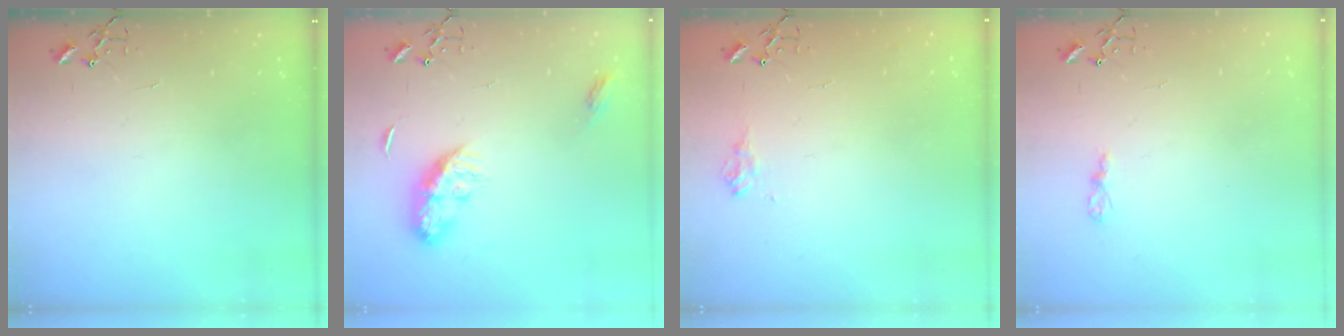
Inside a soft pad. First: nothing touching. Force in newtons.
{"total": 9.7, "press": 9.7, "slide": 0.1}
{"total": 8.0, "press": 8.0, "slide": 1.0}
{"total": 4.8, "press": 4.7, "slide": 0.6}